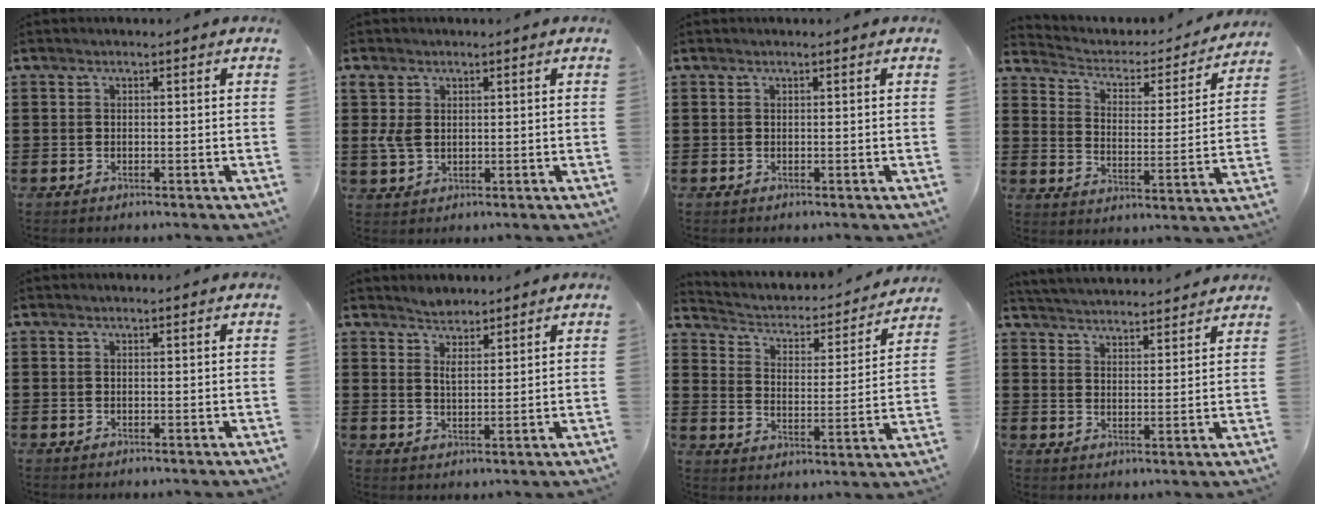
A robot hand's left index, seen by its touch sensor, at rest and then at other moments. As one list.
[{"total": 3.3, "force": [0.8, 2.5, 2.0], "torque": [-0.063, 0.003, 0.009]}, {"total": 0.0}, {"total": 2.6, "force": [2.1, 1.3, 0.8], "torque": [-0.033, -0.019, 0.026]}, {"total": 0.0}, {"total": 2.7, "force": [2.5, 0.9, 0.6], "torque": [-0.018, 0.004, 0.047]}, {"total": 2.2, "force": [1.9, 1.0, 0.7], "torque": [-0.030, -0.026, 0.020]}, {"total": 3.9, "force": [3.9, 0.1, -0.1], "torque": [-0.014, -0.021, 0.069]}]